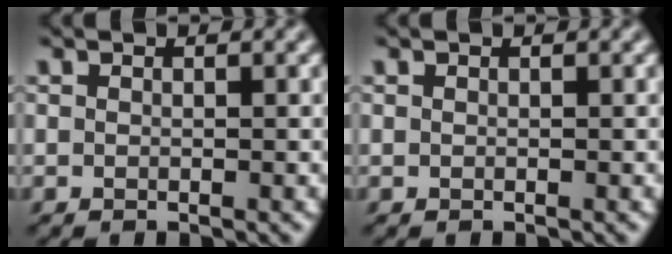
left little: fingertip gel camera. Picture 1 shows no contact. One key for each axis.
{"total": 0.0}